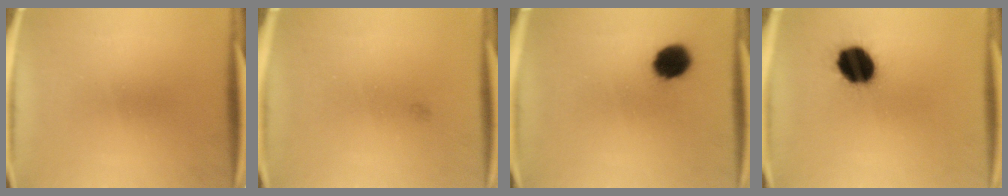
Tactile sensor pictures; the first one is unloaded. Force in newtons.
{"total": 0.6}
{"total": 8.6}
{"total": 13.6}